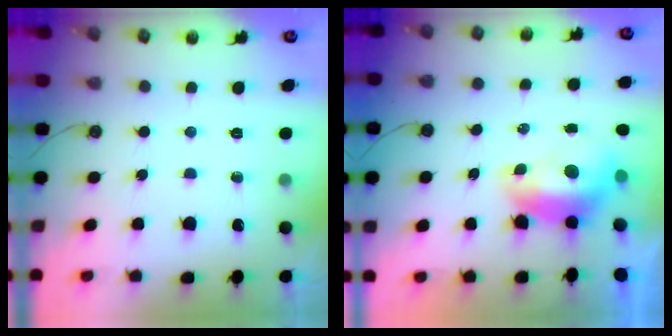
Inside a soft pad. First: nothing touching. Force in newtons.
{"total": 1.8, "press": 1.6, "slide": 0.7}